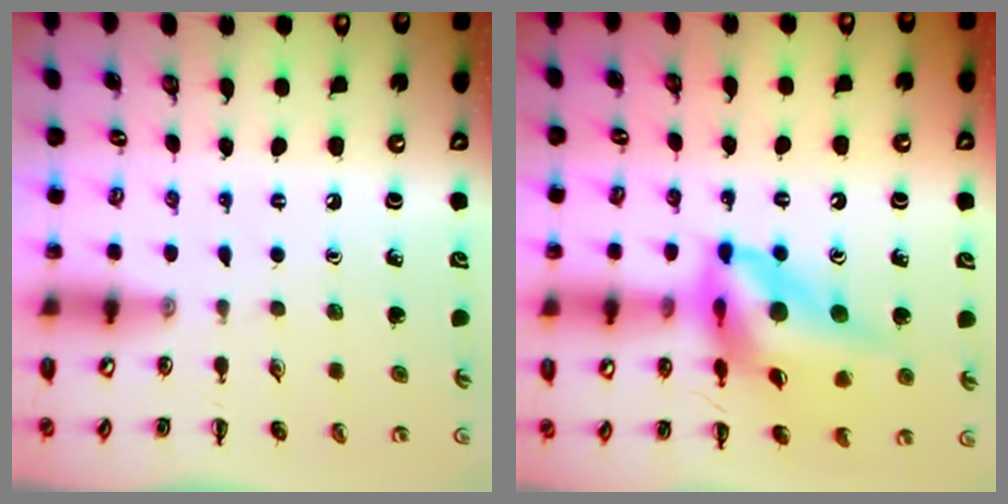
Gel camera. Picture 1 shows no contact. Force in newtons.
{"total": 16.6, "press": 15.9, "slide": 5.0}